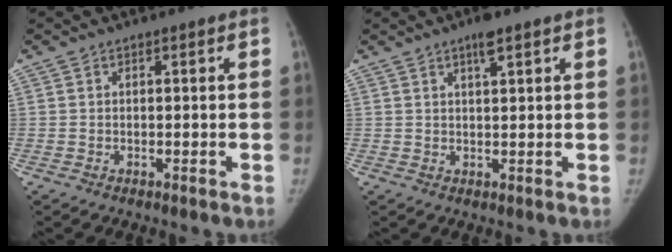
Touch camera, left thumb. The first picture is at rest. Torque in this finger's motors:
{"motor_torque": [0.68, -0.33, 0.60, -0.06, 0.14]}